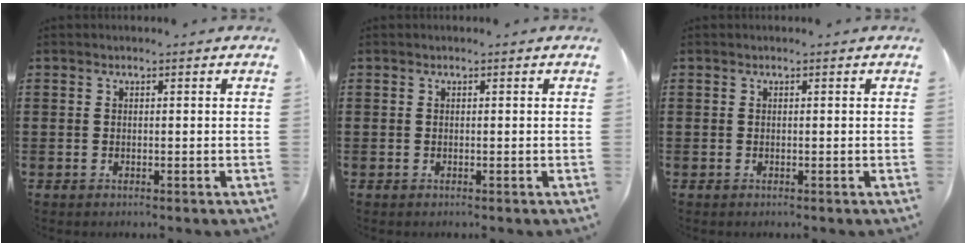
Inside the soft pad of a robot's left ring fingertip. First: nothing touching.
{"total": 0.0}
{"total": 0.0}